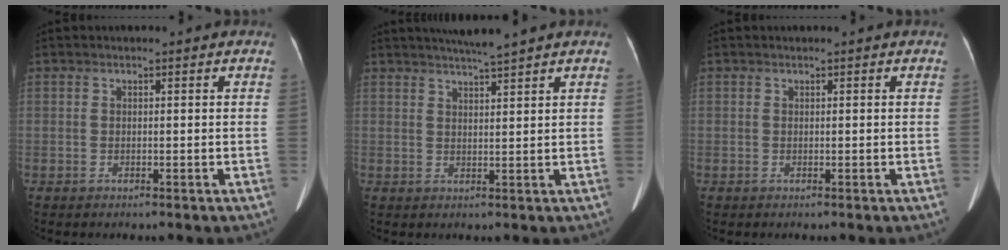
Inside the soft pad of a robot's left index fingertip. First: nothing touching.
{"total": 4.8, "force": [4.1, -0.8, 2.2], "torque": [-0.037, 0.008, 0.069]}
{"total": 0.0}